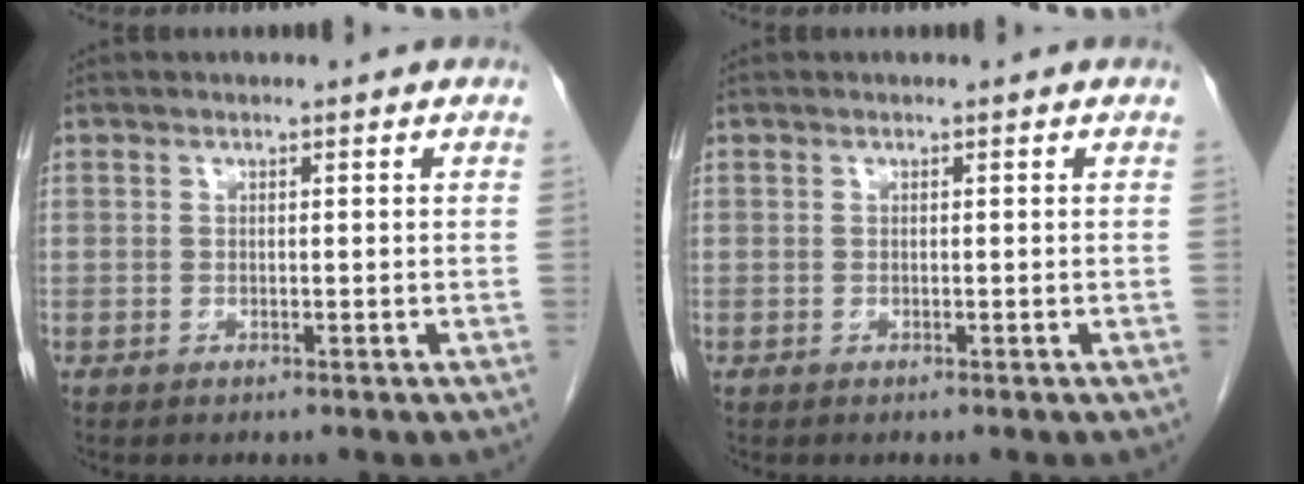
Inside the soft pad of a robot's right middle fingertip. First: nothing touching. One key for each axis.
{"total": 0.0}